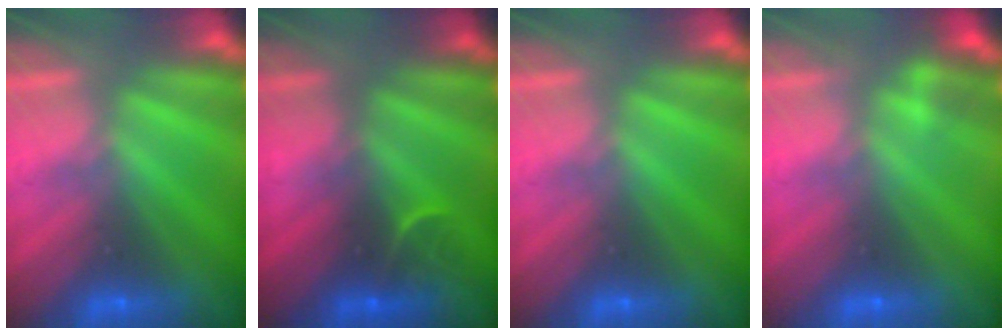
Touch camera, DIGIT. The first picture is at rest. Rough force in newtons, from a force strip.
{"total": 2.8}
{"total": 0.0}
{"total": 2.2}